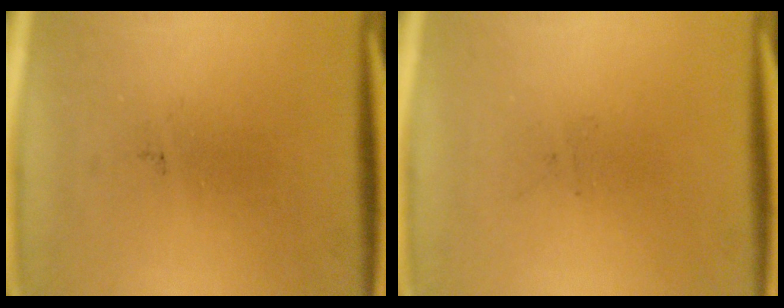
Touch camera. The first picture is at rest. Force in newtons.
{"total": 0.0}